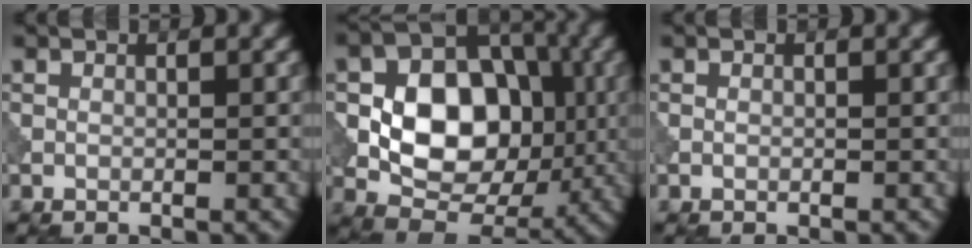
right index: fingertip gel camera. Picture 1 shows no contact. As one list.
[{"total": 10.4, "force": [-0.5, 7.5, 7.2], "torque": [-0.117, 0.008, -0.014]}, {"total": 0.0}]